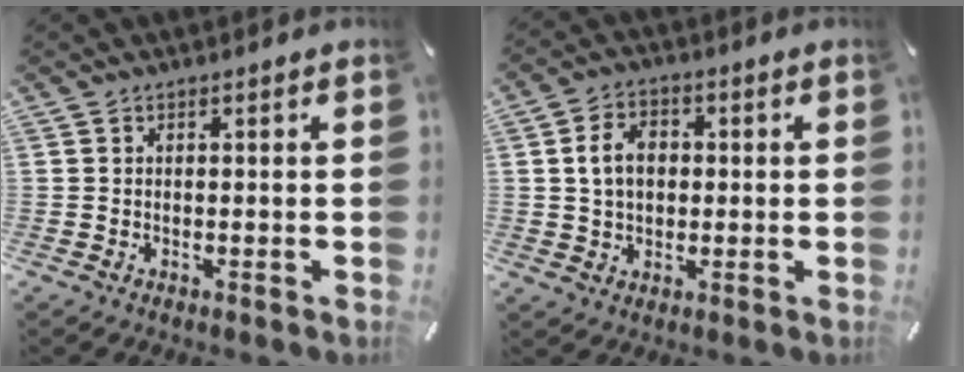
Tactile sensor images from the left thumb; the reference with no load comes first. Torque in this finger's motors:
{"motor_torque": [0.24, 0.12, 0.24, 0.25, 0.04]}